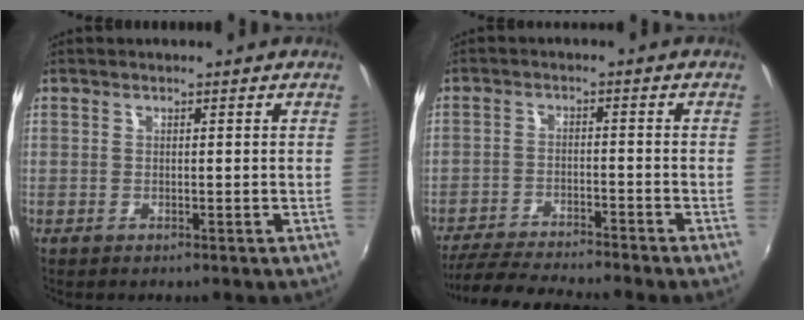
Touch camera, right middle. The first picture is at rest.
{"total": 11.1, "force": [-10.1, 0.0, 4.5], "torque": [-0.107, -0.016, -0.168]}